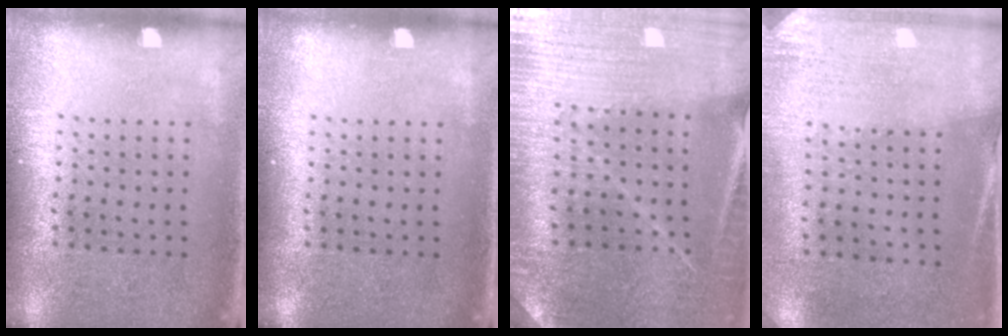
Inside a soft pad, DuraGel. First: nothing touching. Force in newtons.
{"total": 0.0}
{"total": 2.3, "press": 2.3, "slide": 0.1}
{"total": 2.7, "press": 2.3, "slide": 1.4}